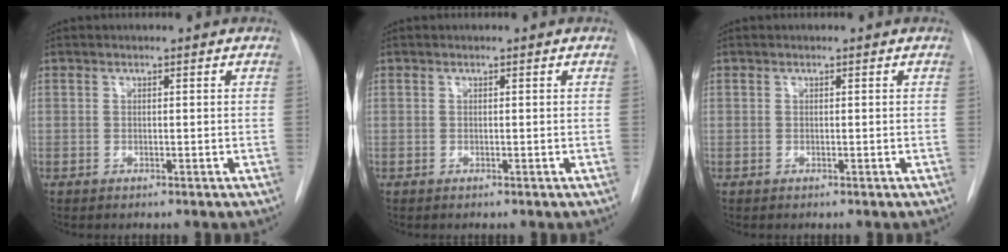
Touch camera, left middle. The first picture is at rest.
{"total": 0.0}
{"total": 0.0}